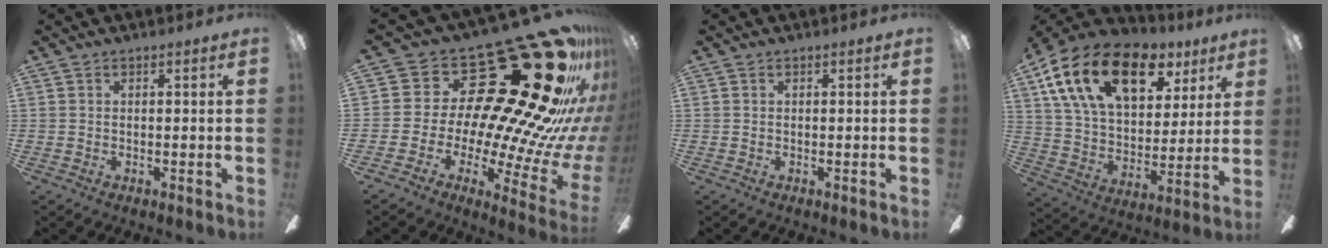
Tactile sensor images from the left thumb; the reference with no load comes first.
{"total": 36.9, "force": [17.3, 15.3, 28.8], "torque": [-0.375, -0.196, 0.350]}
{"total": 0.0}
{"total": 21.8, "force": [11.7, 12.1, 13.9], "torque": [-0.252, -0.048, 0.209]}